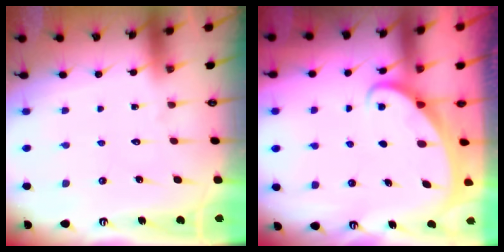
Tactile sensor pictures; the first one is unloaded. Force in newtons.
{"total": 1.7, "press": 1.7, "slide": 0.2}